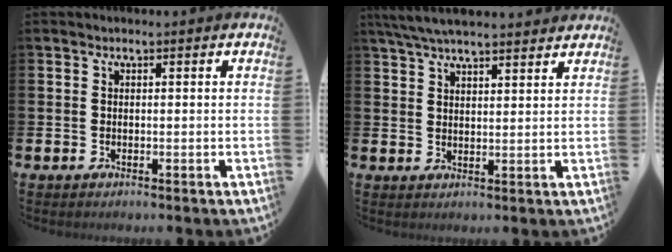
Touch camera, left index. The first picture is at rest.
{"total": 5.5, "force": [5.1, 0.8, 1.8], "torque": [-0.052, -0.011, 0.096]}